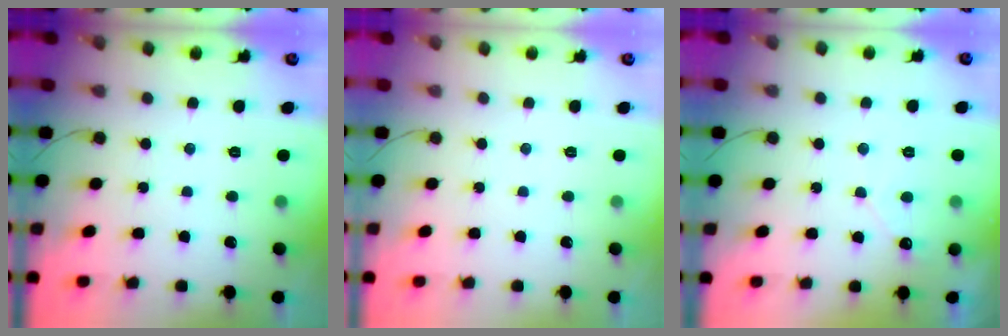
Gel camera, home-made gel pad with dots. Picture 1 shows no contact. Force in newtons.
{"total": 0.0}
{"total": 3.0, "press": 3.0, "slide": 0.1}